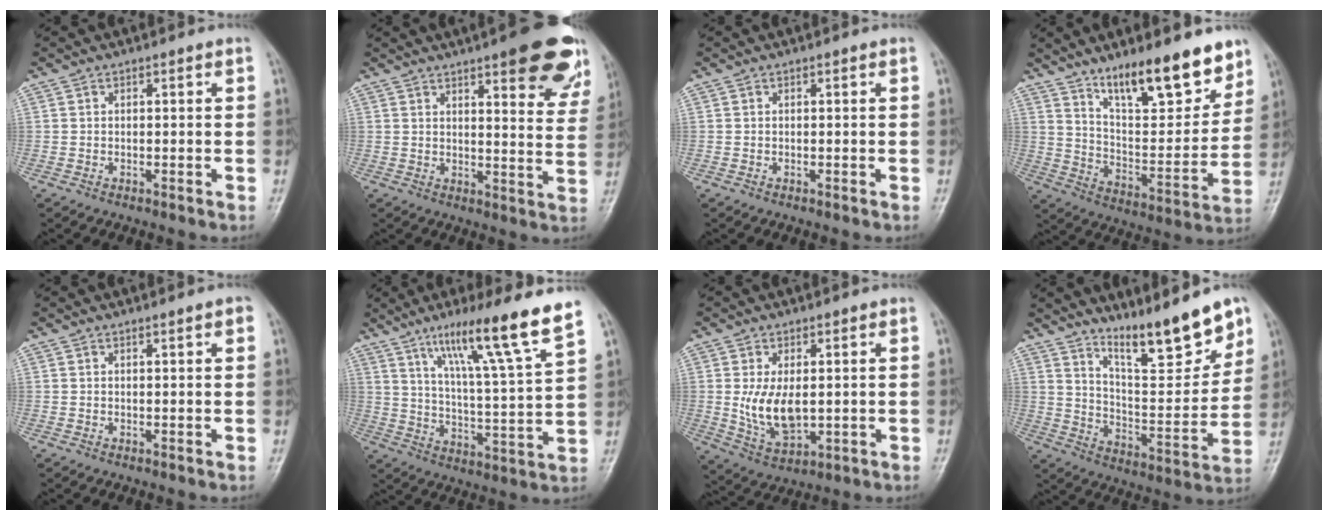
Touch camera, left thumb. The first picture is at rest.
{"total": 16.5, "force": [9.9, 4.6, 12.4], "torque": [-0.120, -0.043, 0.116]}
{"total": 0.0}
{"total": 18.0, "force": [12.7, 5.5, 11.5], "torque": [-0.134, -0.080, 0.214]}
{"total": 1.3, "force": [0.8, 0.2, 1.0], "torque": [-0.014, -0.002, 0.009]}
{"total": 16.5, "force": [10.8, -0.2, 12.5], "torque": [-0.191, -0.055, 0.172]}
{"total": 8.4, "force": [0.5, 4.8, 6.9], "torque": [-0.119, -0.018, 0.023]}
{"total": 16.0, "force": [11.9, 3.6, 10.1], "torque": [-0.121, -0.083, 0.201]}